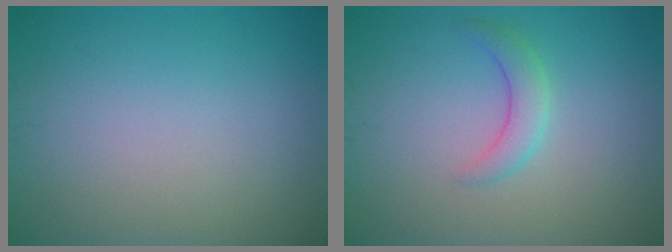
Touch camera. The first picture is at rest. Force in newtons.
{"total": 2.1, "press": 2.1, "slide": 0.1}